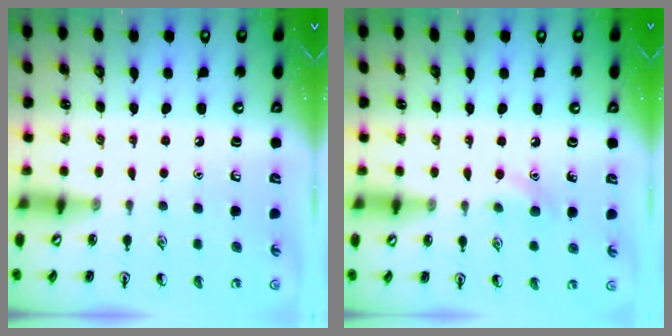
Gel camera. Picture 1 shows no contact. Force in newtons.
{"total": 6.0, "press": 5.8, "slide": 1.8}